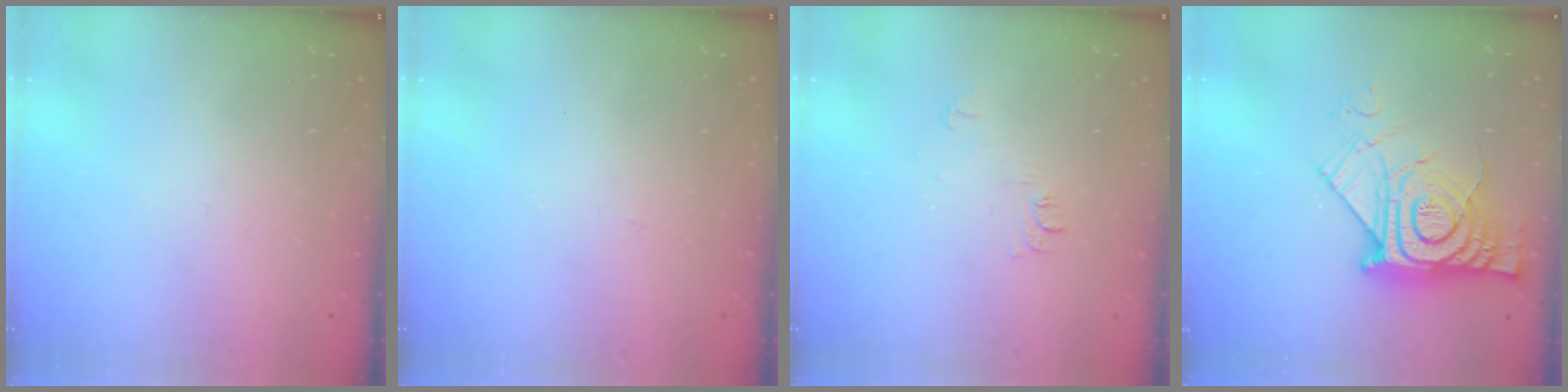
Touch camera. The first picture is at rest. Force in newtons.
{"total": 2.8, "press": 2.8, "slide": 0.4}
{"total": 6.3, "press": 6.3, "slide": 0.7}
{"total": 15.8, "press": 15.8, "slide": 1.2}